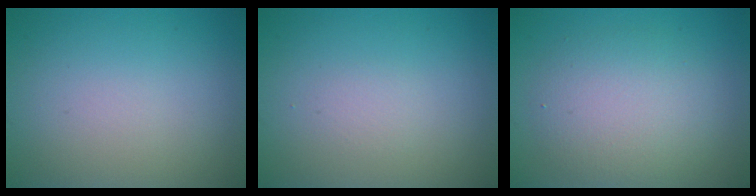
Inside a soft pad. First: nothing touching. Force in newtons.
{"total": 0.8, "press": 0.8, "slide": 0.1}
{"total": 4.6, "press": 4.6, "slide": 0.2}